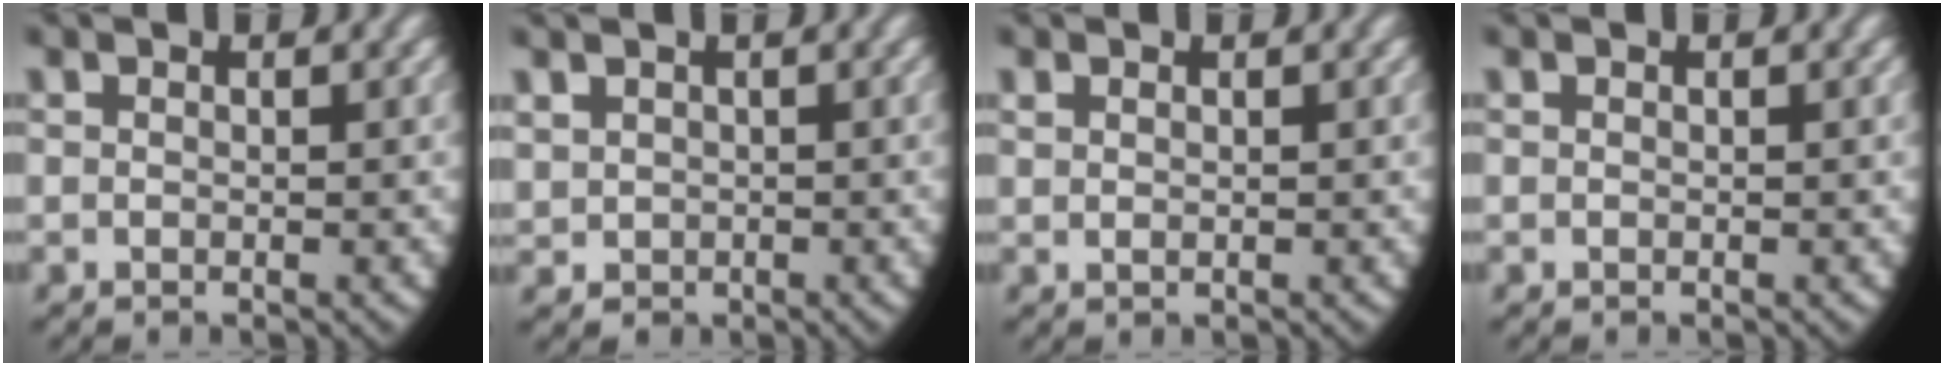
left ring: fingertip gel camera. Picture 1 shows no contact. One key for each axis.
{"total": 2.4, "fx": 0.4, "fy": 2.2, "fz": 0.7, "tx": -0.032, "ty": -0.018, "tz": 0.022}
{"total": 0.7, "fx": 0.5, "fy": 0.0, "fz": 0.5, "tx": -0.013, "ty": -0.005, "tz": 0.015}
{"total": 0.0}